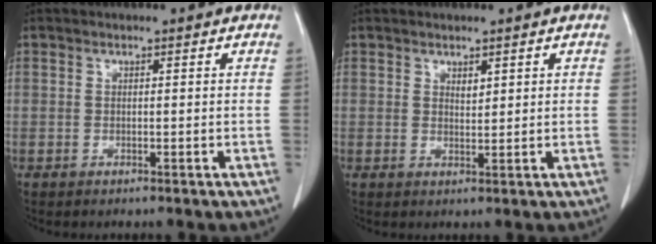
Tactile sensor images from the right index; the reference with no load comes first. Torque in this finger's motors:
{"motor_torque": [-0.06, 0.25, -0.02, 0.01]}